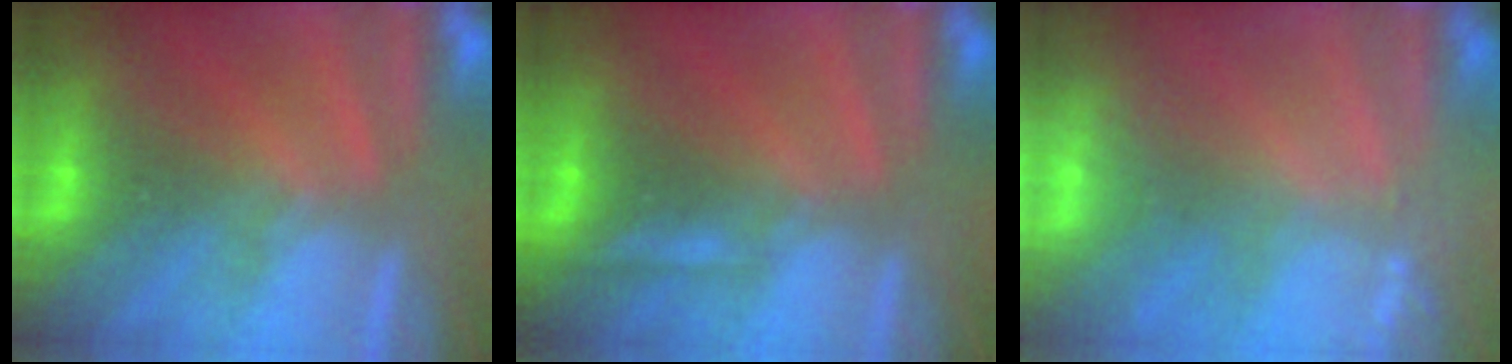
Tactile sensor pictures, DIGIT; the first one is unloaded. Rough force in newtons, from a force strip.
{"total": 2.2}
{"total": 2.5}